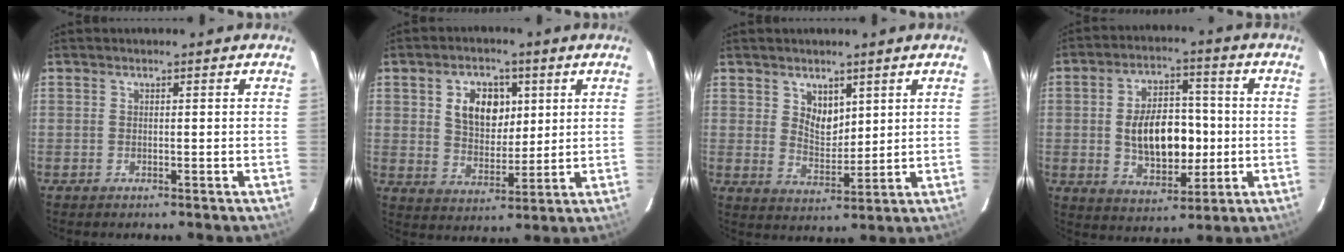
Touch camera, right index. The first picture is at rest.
{"total": 9.4, "force": [3.0, 6.4, 6.1], "torque": [-0.108, 0.014, 0.059]}
{"total": 5.4, "force": [2.9, 3.6, 2.8], "torque": [-0.041, -0.001, 0.057]}
{"total": 13.1, "force": [-0.9, 7.7, 10.6], "torque": [-0.193, 0.017, 0.001]}